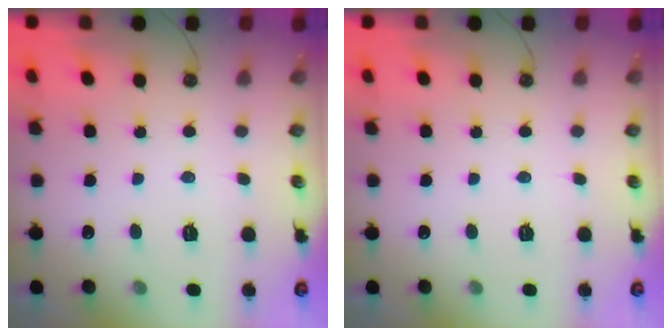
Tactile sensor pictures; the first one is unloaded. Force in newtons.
{"total": 0.0}